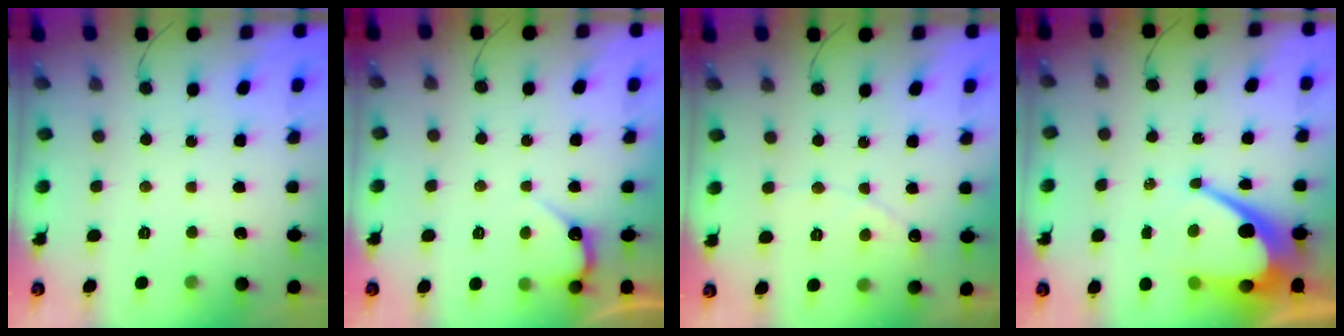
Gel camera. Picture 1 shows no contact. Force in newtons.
{"total": 4.0, "press": 4.0, "slide": 0.2}
{"total": 3.8, "press": 3.8, "slide": 0.2}
{"total": 13.6, "press": 13.6, "slide": 1.0}